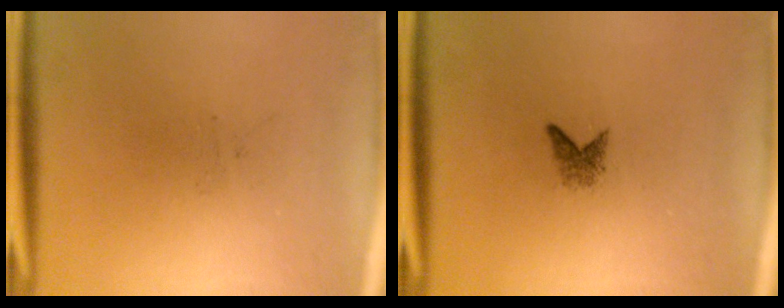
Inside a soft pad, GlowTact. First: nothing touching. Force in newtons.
{"total": 1.3}